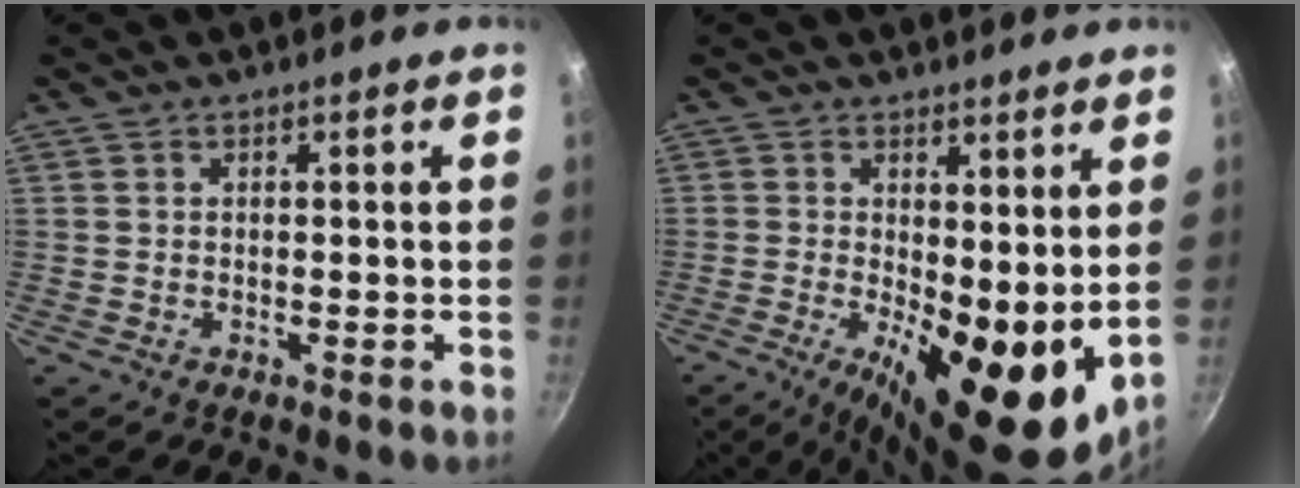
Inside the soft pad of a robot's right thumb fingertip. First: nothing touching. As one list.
[{"total": 15.4, "force": [-0.1, 6.5, 13.9], "torque": [-0.185, -0.029, 0.006]}]